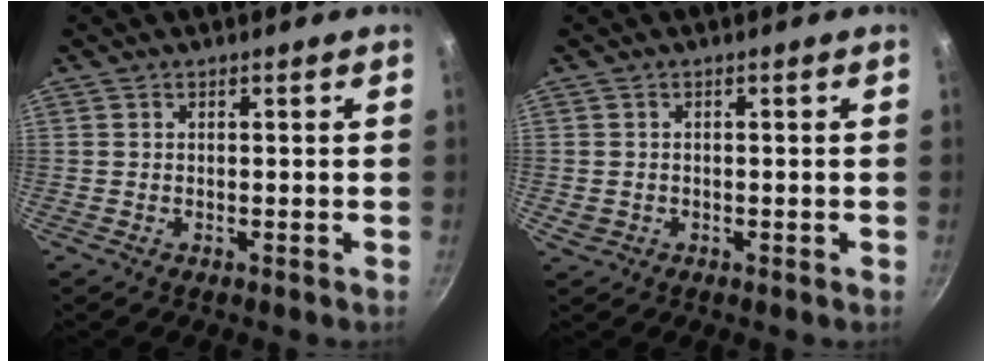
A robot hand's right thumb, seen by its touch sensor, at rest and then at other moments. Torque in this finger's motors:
{"motor_torque": [1.32, 1.50, -0.12, -0.03, 0.11]}